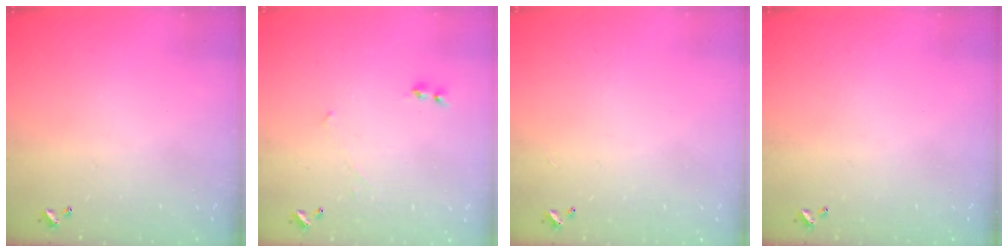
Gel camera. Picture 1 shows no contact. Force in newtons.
{"total": 2.3, "press": 2.3, "slide": 0.2}
{"total": 2.8, "press": 2.8, "slide": 0.3}
{"total": 0.0}